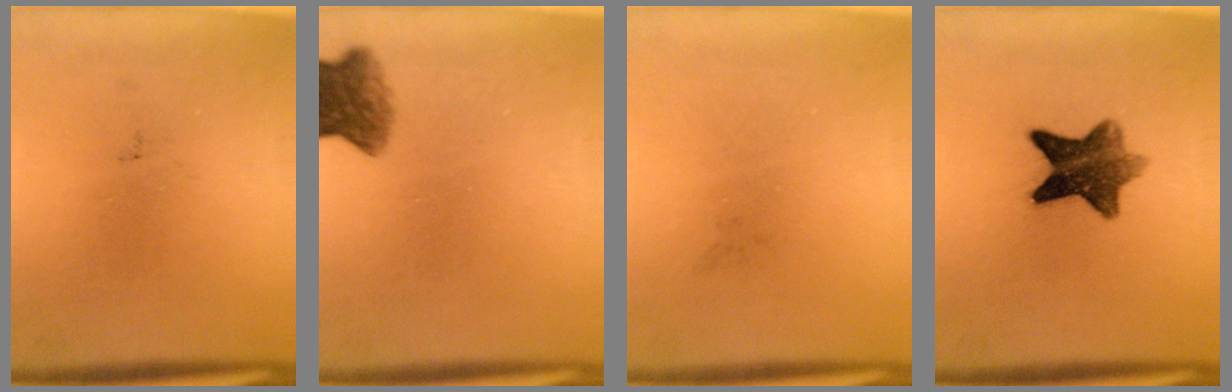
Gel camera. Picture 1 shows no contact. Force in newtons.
{"total": 5.8}
{"total": 0.0}
{"total": 8.7}